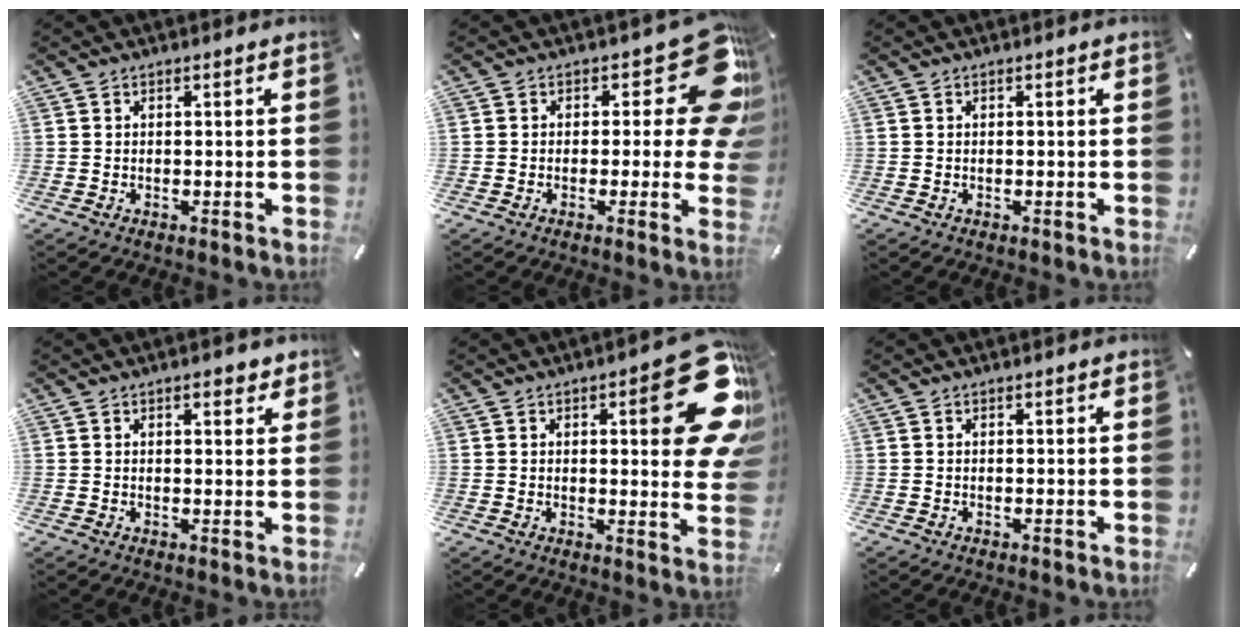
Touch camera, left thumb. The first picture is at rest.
{"total": 16.5, "force": [6.5, 7.3, 13.3], "torque": [-0.156, -0.051, 0.110]}
{"total": 0.0}
{"total": 2.7, "force": [1.6, 1.1, 1.8], "torque": [-0.023, -0.001, 0.025]}
{"total": 21.8, "force": [7.9, 8.0, 18.6], "torque": [-0.214, -0.059, 0.122]}
{"total": 0.0}